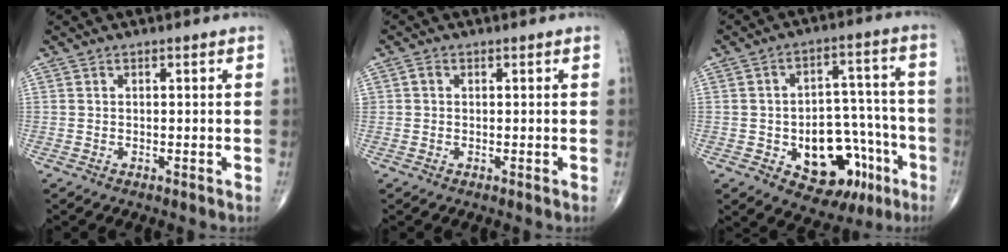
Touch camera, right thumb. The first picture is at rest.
{"total": 1.0, "force": [0.1, 0.9, 0.5], "torque": [-0.006, 0.003, 0.000]}
{"total": 16.4, "force": [-6.5, 10.2, 11.1], "torque": [-0.100, 0.054, -0.080]}